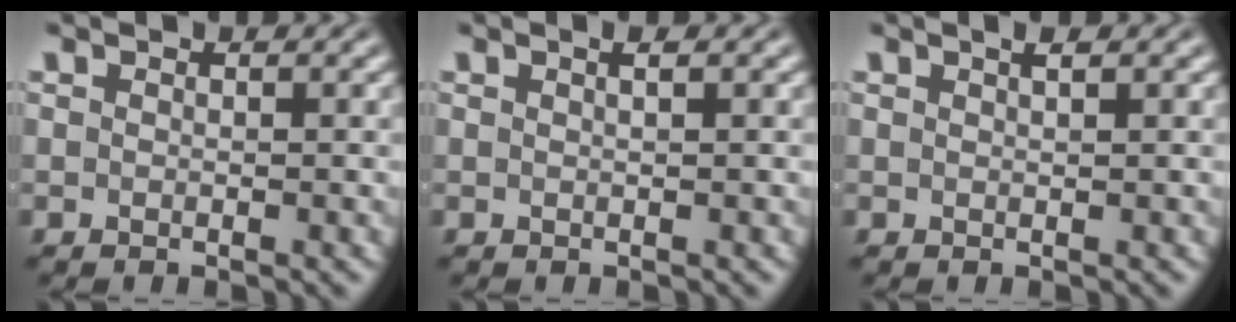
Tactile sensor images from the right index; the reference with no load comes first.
{"total": 0.8, "force": [0.2, -0.4, 0.6], "torque": [-0.006, 0.004, 0.004]}
{"total": 0.9, "force": [0.5, -0.5, 0.6], "torque": [-0.005, 0.003, 0.011]}